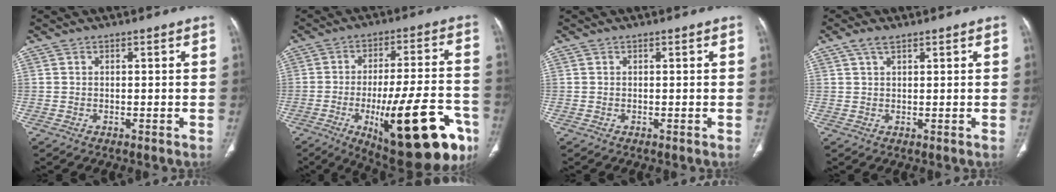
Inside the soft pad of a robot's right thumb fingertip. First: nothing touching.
{"total": 26.1, "force": [-10.2, 8.5, 22.4], "torque": [-0.283, 0.032, -0.132]}
{"total": 0.0}
{"total": 2.6, "force": [1.7, 1.1, 1.7], "torque": [-0.036, 0.003, 0.036]}